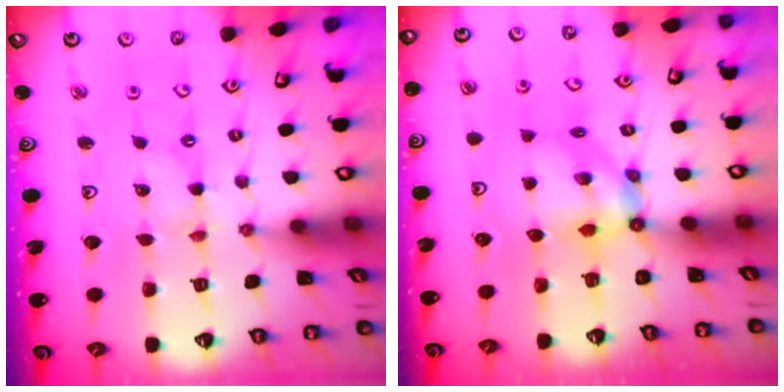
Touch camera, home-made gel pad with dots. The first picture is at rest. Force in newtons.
{"total": 5.4, "press": 5.4, "slide": 0.6}